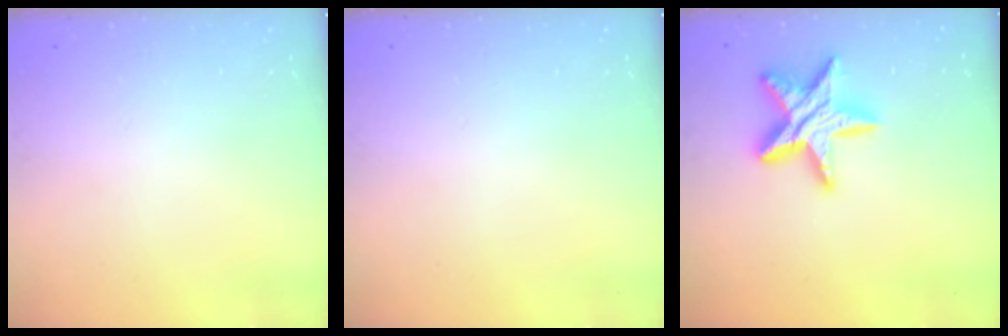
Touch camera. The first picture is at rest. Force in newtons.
{"total": 0.0}
{"total": 16.1, "press": 16.0, "slide": 1.1}